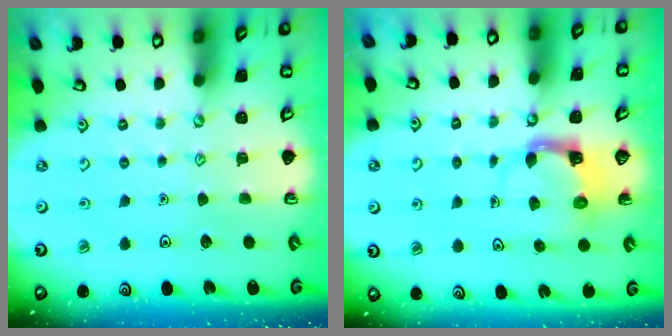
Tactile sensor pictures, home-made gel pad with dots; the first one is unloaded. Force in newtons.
{"total": 3.9, "press": 3.9, "slide": 0.7}